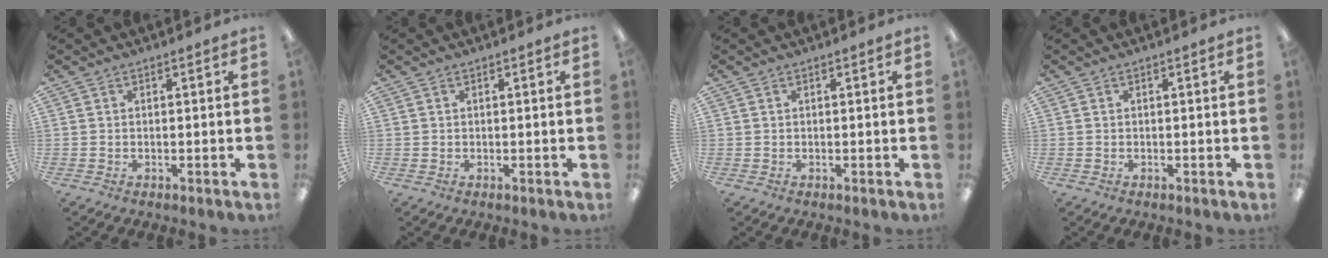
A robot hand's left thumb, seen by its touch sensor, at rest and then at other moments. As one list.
[{"total": 0.0}, {"total": 0.0}, {"total": 0.0}]